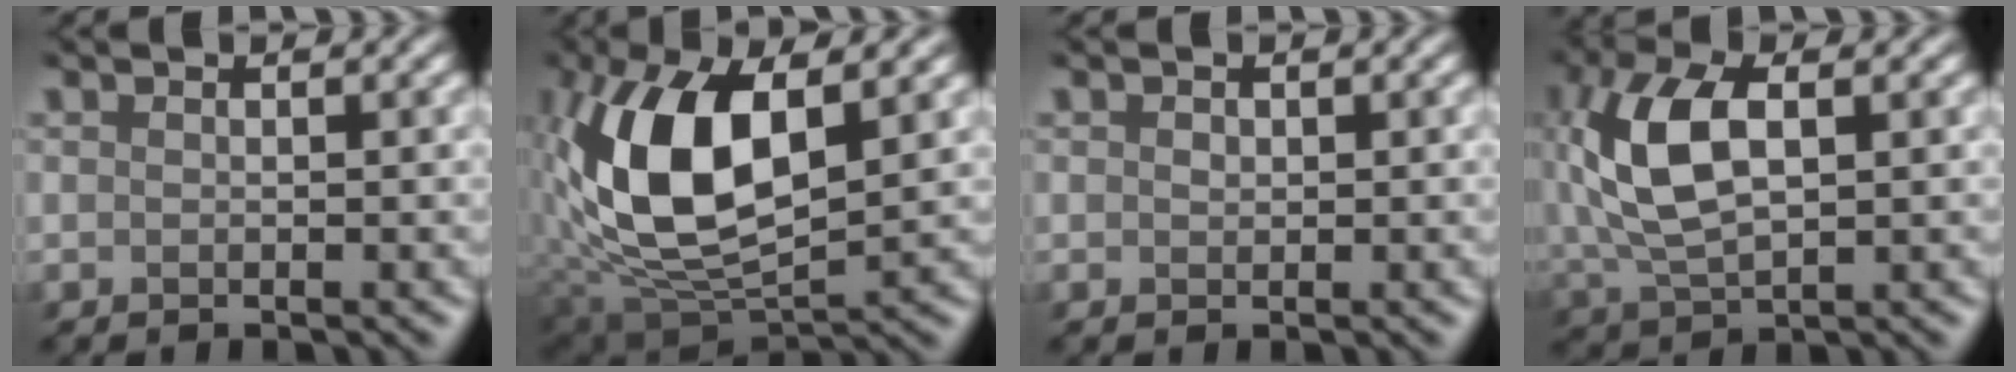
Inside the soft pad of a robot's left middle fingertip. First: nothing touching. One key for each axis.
{"total": 10.8, "fx": 2.0, "fy": 5.4, "fz": 9.1, "tx": -0.198, "ty": 0.006, "tz": 0.032}
{"total": 0.8, "fx": 0.3, "fy": 0.7, "fz": 0.2, "tx": 0.002, "ty": 0.002, "tz": 0.001}
{"total": 7.9, "fx": 2.0, "fy": 4.2, "fz": 6.3, "tx": -0.157, "ty": 0.009, "tz": 0.033}